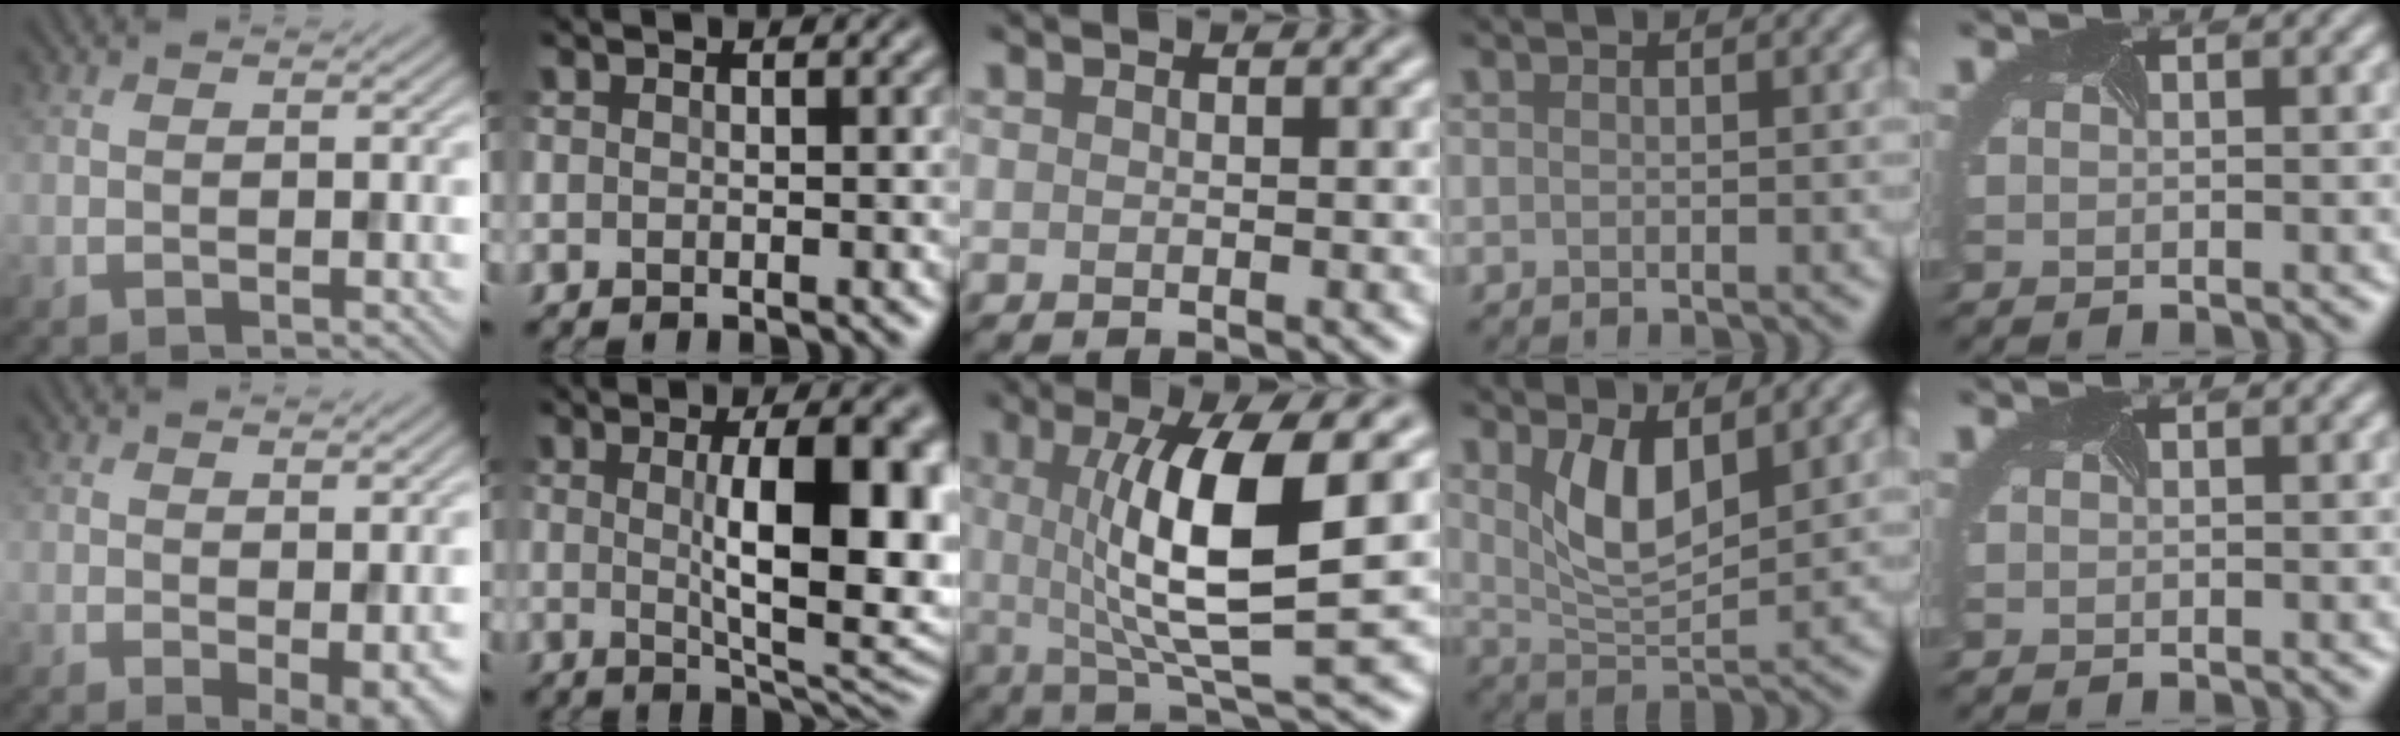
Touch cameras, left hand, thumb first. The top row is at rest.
{"thumb": {"total": 3.4, "force": [-0.5, 1.2, 3.2], "torque": [-0.044, -0.008, -0.003]}, "index": {"total": 10.9, "force": [0.7, 3.0, 10.5], "torque": [-0.127, 0.002, 0.022]}, "middle": {"total": 9.2, "force": [1.2, 2.2, 8.9], "torque": [-0.133, -0.008, 0.024]}, "ring": {"total": 4.8, "force": [2.0, 2.0, 3.9], "torque": [-0.078, -0.010, 0.041]}}